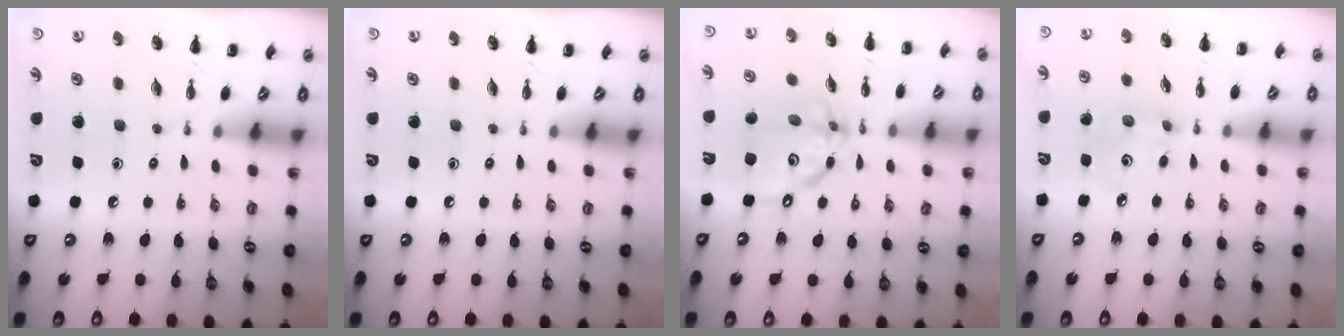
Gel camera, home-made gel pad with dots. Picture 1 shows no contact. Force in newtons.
{"total": 0.0}
{"total": 13.4, "press": 12.8, "slide": 3.9}
{"total": 5.4, "press": 5.3, "slide": 1.0}